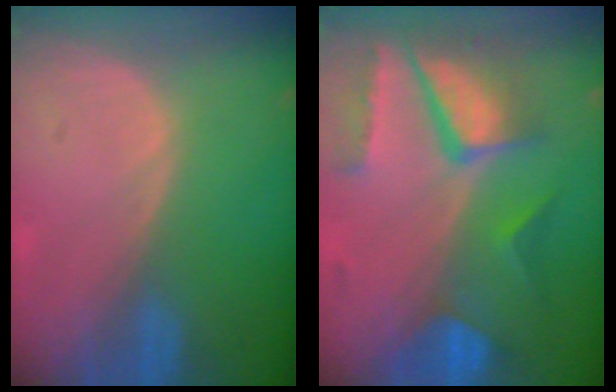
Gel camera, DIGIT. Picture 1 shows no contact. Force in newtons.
{"total": 10.4, "press": 8.8, "slide": 5.6}